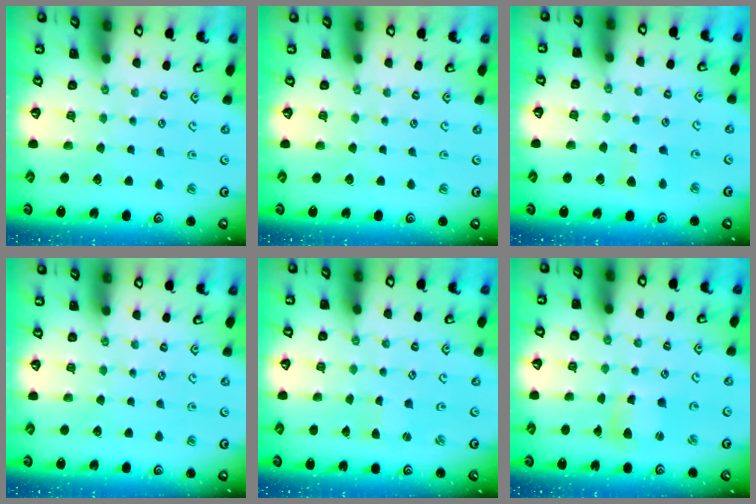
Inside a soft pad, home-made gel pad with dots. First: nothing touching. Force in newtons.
{"total": 0.0}
{"total": 3.0, "press": 3.0, "slide": 0.5}
{"total": 0.0}
{"total": 0.7, "press": 0.7, "slide": 0.1}
{"total": 5.4, "press": 5.4, "slide": 0.7}